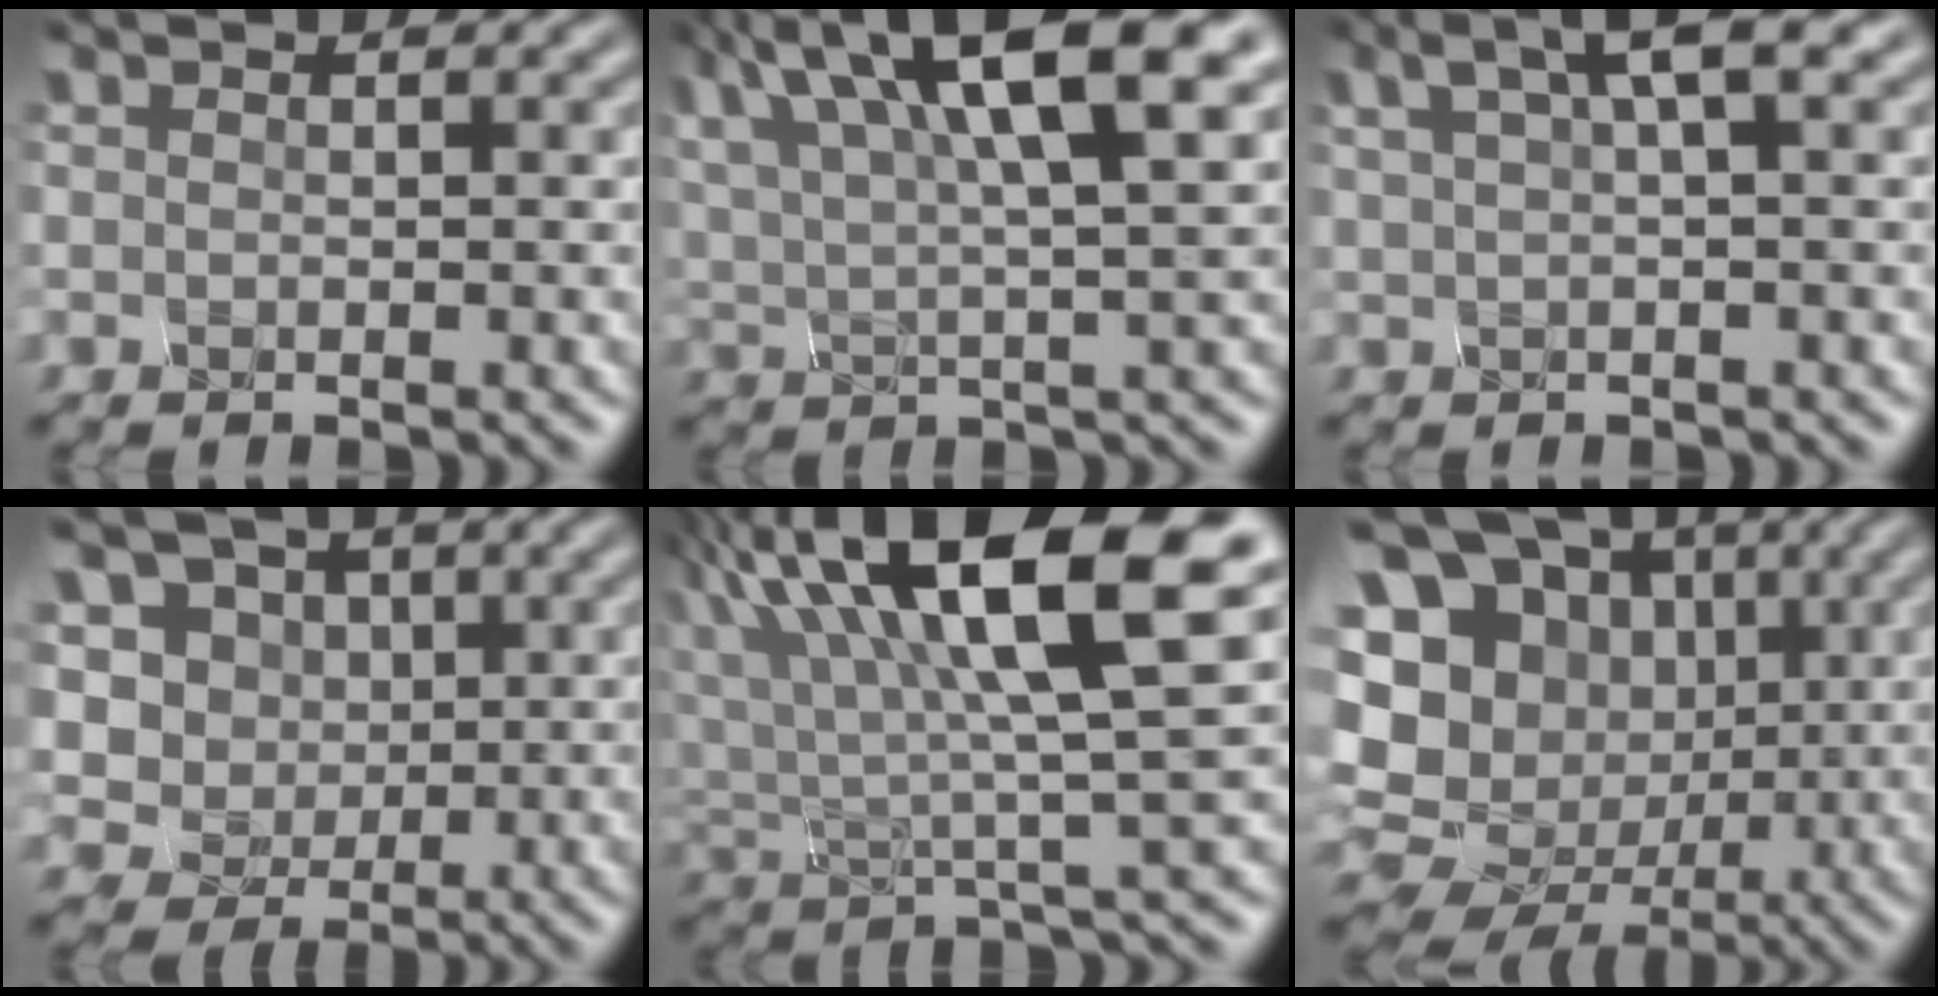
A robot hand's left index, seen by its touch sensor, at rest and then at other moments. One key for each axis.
{"total": 11.5, "fx": 6.6, "fy": 2.6, "fz": 9.1, "tx": -0.166, "ty": 0.019, "tz": 0.123}
{"total": 3.3, "fx": 1.9, "fy": -0.1, "fz": 2.7, "tx": -0.049, "ty": 0.010, "tz": 0.043}
{"total": 7.4, "fx": 4.2, "fy": 5.7, "fz": 2.3, "tx": -0.063, "ty": 0.003, "tz": 0.069}
{"total": 12.7, "fx": 6.2, "fy": 2.9, "fz": 10.7, "tx": -0.200, "ty": 0.017, "tz": 0.114}
{"total": 16.9, "fx": 0.7, "fy": 15.4, "fz": 6.8, "tx": -0.196, "ty": 0.026, "tz": 0.022}